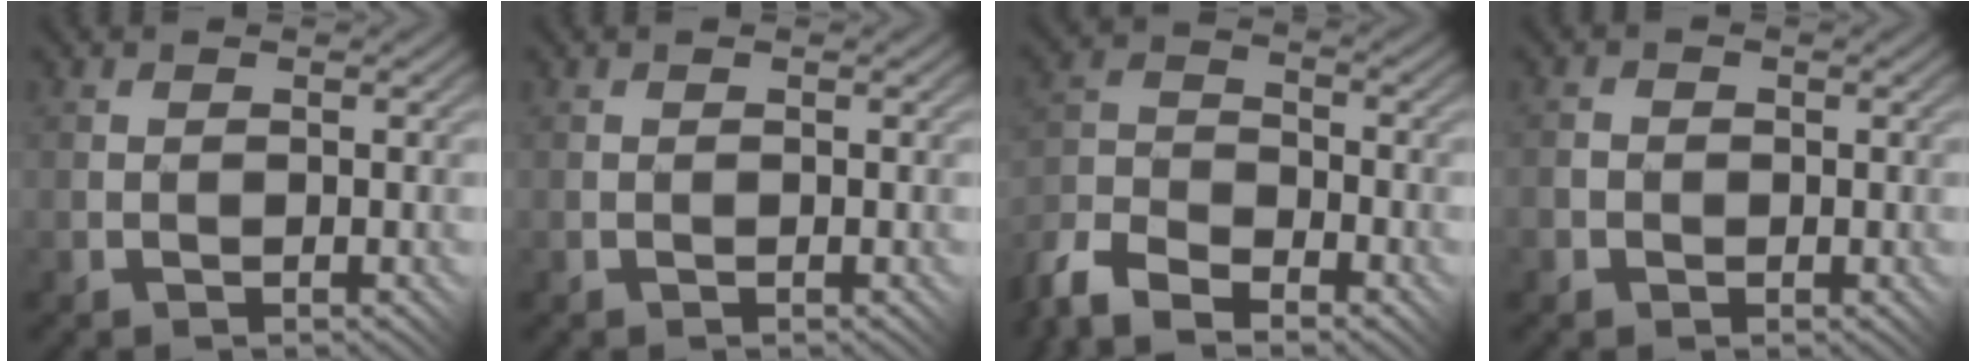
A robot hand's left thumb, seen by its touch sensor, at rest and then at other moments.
{"total": 0.0}
{"total": 10.2, "force": [-7.7, 4.5, 4.9], "torque": [-0.113, -0.015, -0.154]}
{"total": 2.3, "force": [-0.7, 2.2, 0.2], "torque": [0.001, 0.005, -0.021]}